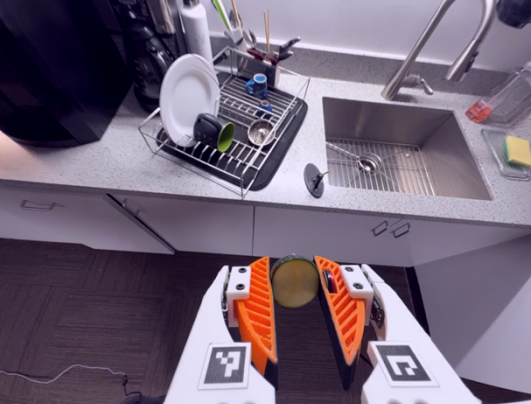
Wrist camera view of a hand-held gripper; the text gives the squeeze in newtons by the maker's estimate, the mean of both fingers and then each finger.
{"total": 8.2, "left": 8.4, "right": 8.0}